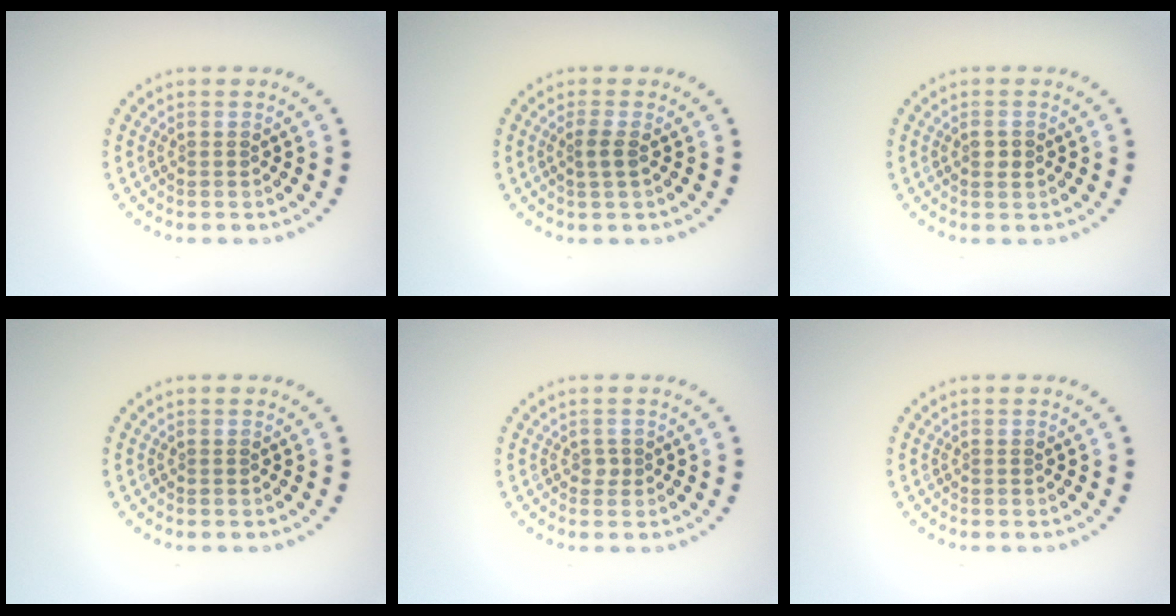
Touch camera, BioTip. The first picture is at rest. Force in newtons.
{"total": 1.3, "press": 1.1, "slide": 0.7}
{"total": 1.1, "press": 1.1, "slide": 0.1}
{"total": 0.0}
{"total": 0.6, "press": 0.6, "slide": 0.3}
{"total": 0.0}